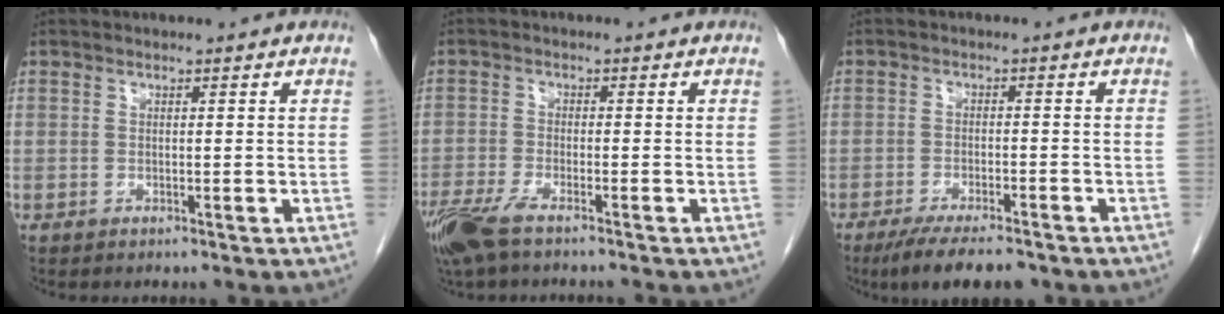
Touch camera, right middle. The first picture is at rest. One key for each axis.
{"total": 6.7, "fx": -5.1, "fy": 0.9, "fz": 4.2, "tx": -0.081, "ty": -0.016, "tz": -0.096}
{"total": 8.6, "fx": -6.8, "fy": 1.9, "fz": 4.9, "tx": -0.074, "ty": -0.014, "tz": -0.107}